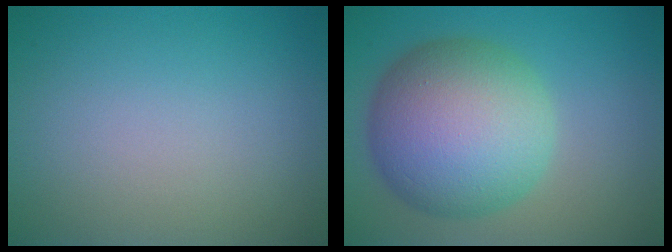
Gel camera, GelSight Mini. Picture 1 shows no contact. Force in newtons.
{"total": 11.2, "press": 11.2, "slide": 0.3}